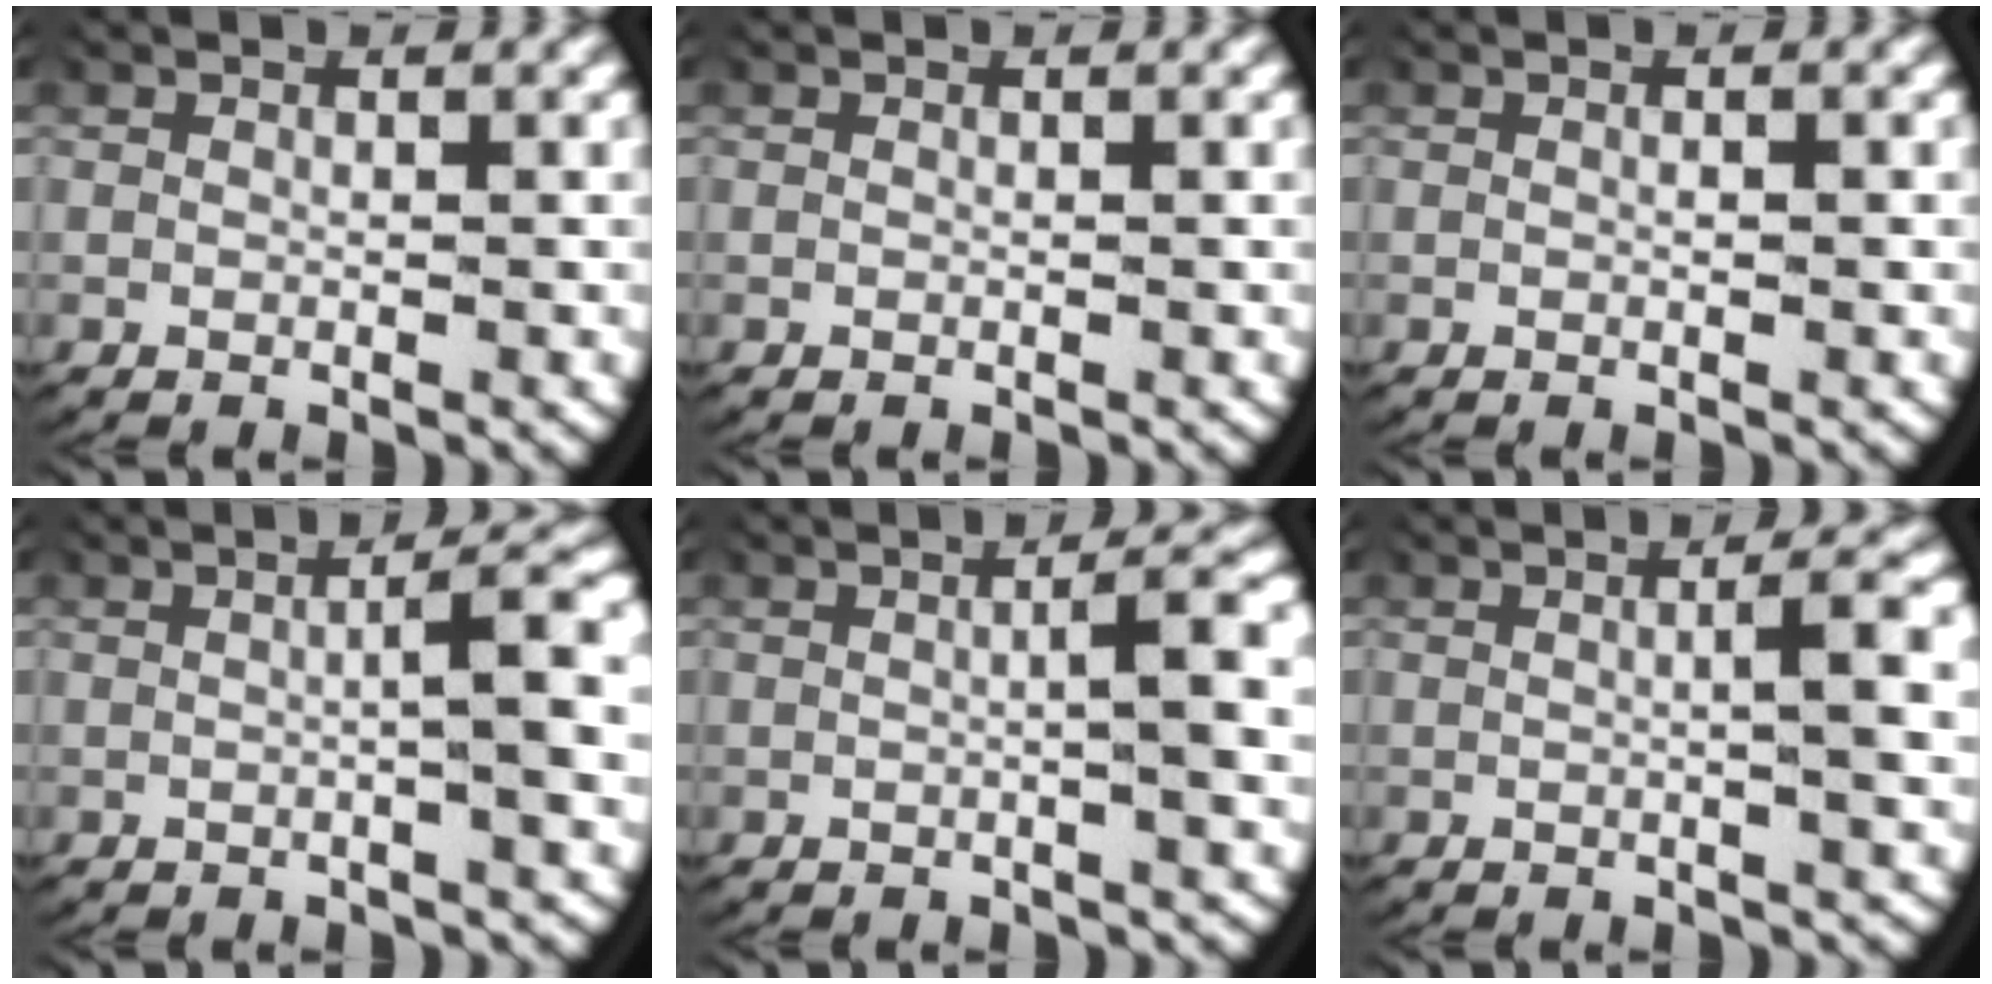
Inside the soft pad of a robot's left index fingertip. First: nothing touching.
{"total": 0.0}
{"total": 0.0}
{"total": 3.7, "force": [0.4, 0.5, 3.6], "torque": [-0.054, 0.008, 0.007]}
{"total": 3.2, "force": [0.4, 0.3, 3.2], "torque": [-0.048, 0.006, 0.007]}
{"total": 2.7, "force": [0.5, 0.1, 2.7], "torque": [-0.041, 0.004, 0.008]}